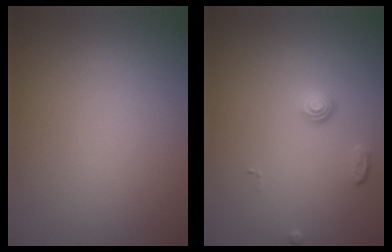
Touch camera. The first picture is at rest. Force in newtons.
{"total": 1.3, "press": 1.0, "slide": 0.9}